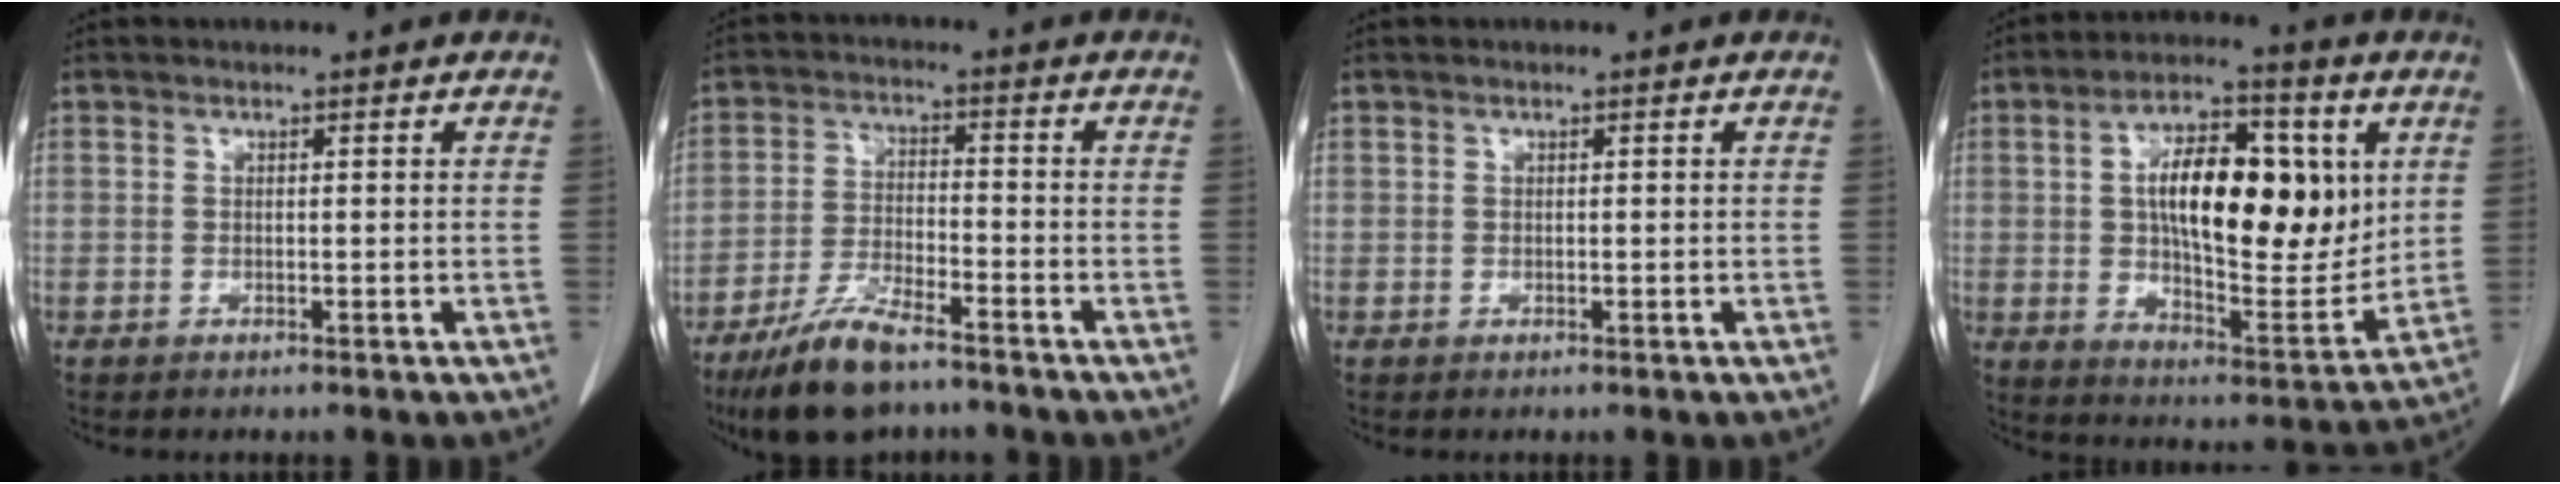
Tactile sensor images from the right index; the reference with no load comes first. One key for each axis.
{"total": 10.1, "fx": -7.5, "fy": 2.4, "fz": 6.3, "tx": -0.126, "ty": -0.022, "tz": -0.138}
{"total": 0.0}
{"total": 19.8, "fx": 4.1, "fy": 7.6, "fz": 17.8, "tx": -0.291, "ty": 0.011, "tz": 0.067}